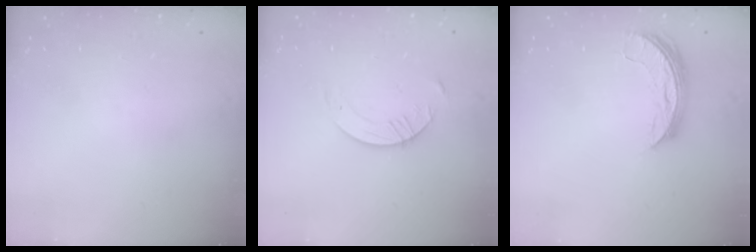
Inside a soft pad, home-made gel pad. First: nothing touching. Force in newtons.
{"total": 5.6, "press": 5.6, "slide": 0.7}
{"total": 8.2, "press": 8.2, "slide": 0.1}